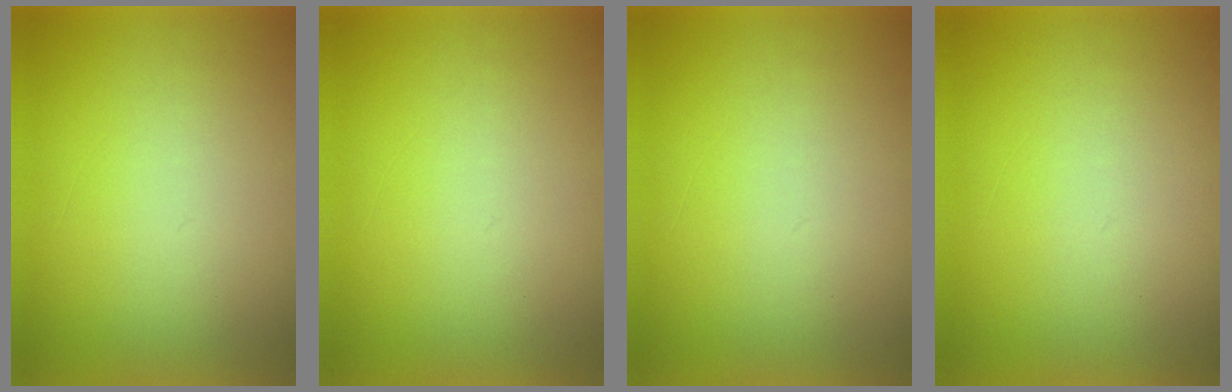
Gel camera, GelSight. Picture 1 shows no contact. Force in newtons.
{"total": 0.0}
{"total": 1.1}
{"total": 1.3}